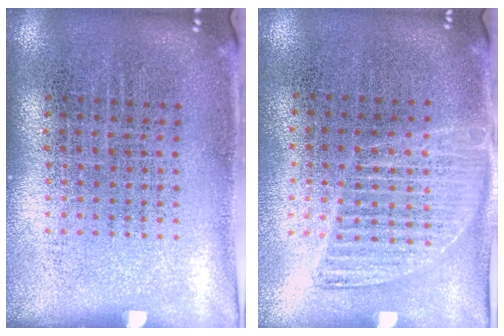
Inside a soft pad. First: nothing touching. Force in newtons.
{"total": 1.4, "press": 1.3, "slide": 0.5}